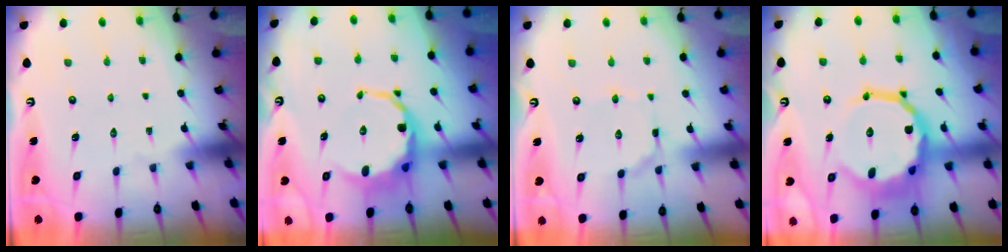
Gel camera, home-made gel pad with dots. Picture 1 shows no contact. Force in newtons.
{"total": 9.7, "press": 9.3, "slide": 2.7}
{"total": 2.5, "press": 2.5, "slide": 0.1}
{"total": 16.9, "press": 16.3, "slide": 4.2}